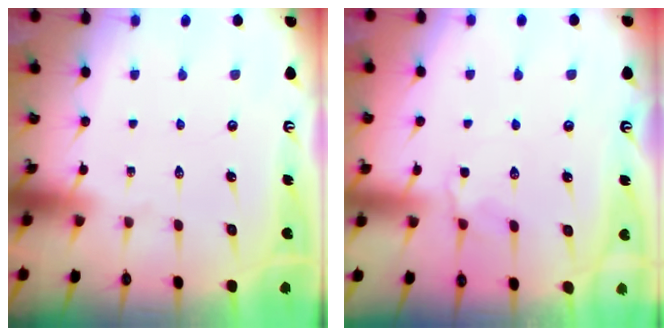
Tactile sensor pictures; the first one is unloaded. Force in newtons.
{"total": 1.9, "press": 1.5, "slide": 1.1}